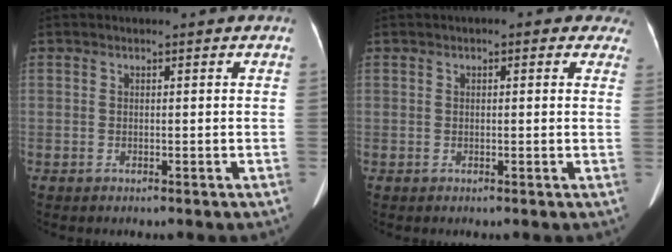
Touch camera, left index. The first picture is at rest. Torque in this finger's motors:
{"motor_torque": [-0.05, -1.11, -0.10, 0.00]}